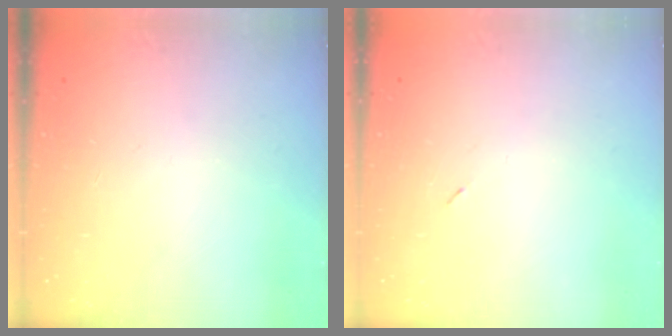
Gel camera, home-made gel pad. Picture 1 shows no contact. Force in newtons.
{"total": 2.2, "press": 2.1, "slide": 0.9}